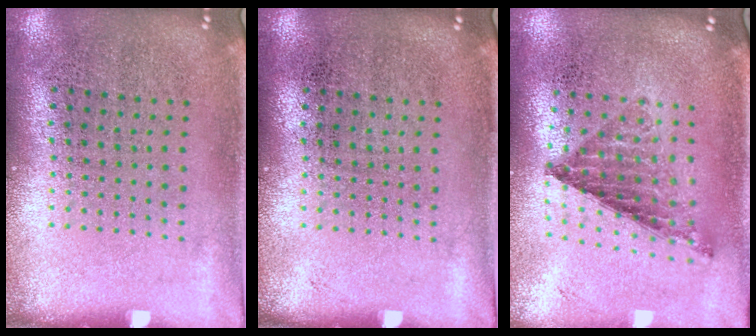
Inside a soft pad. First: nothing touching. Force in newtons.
{"total": 0.0}
{"total": 0.7, "press": 0.7, "slide": 0.0}